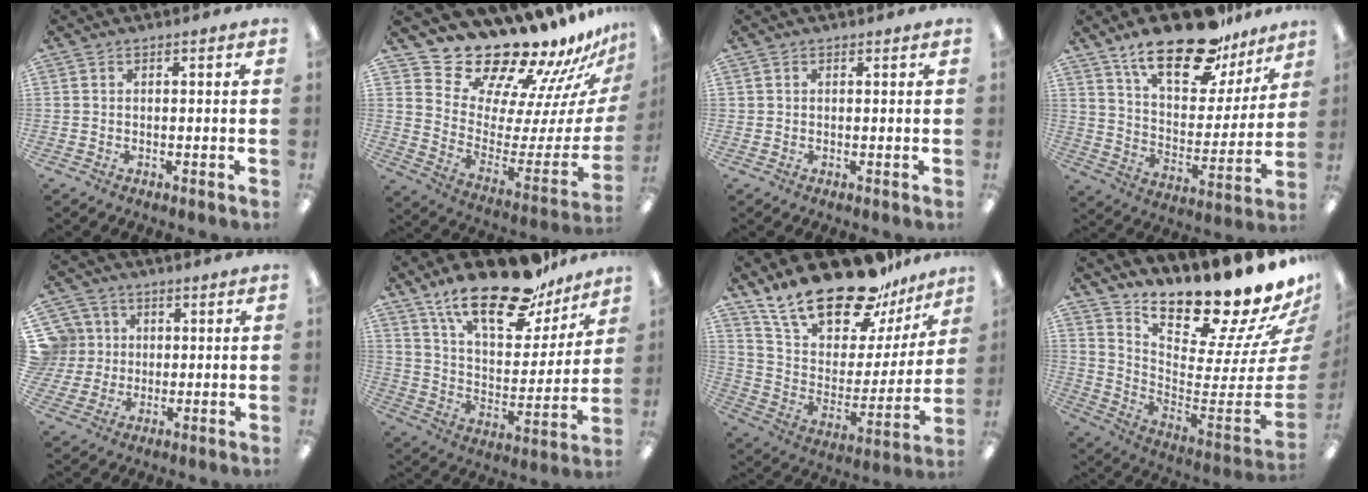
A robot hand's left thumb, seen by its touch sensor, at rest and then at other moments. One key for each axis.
{"total": 18.6, "fx": 17.6, "fy": 5.1, "fz": 3.2, "tx": -0.059, "ty": -0.172, "tz": 0.309}
{"total": 0.7, "fx": 0.4, "fy": 0.6, "fz": -0.1, "tx": 0.002, "ty": 0.003, "tz": 0.006}
{"total": 22.3, "fx": 16.0, "fy": 9.2, "fz": 12.5, "tx": -0.205, "ty": -0.094, "tz": 0.276}
{"total": 8.2, "fx": 2.0, "fy": 7.9, "fz": 0.9, "tx": -0.031, "ty": -0.002, "tz": 0.043}
{"total": 22.2, "fx": 16.2, "fy": 8.5, "fz": 12.5, "tx": -0.203, "ty": -0.104, "tz": 0.279}
{"total": 23.3, "fx": 18.5, "fy": 8.9, "fz": 11.1, "tx": -0.191, "ty": -0.128, "tz": 0.326}
{"total": 19.0, "fx": 17.8, "fy": 2.1, "fz": 6.4, "tx": -0.074, "ty": -0.176, "tz": 0.285}